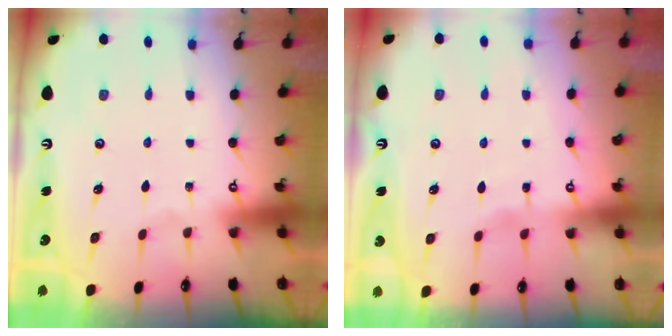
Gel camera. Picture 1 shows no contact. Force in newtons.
{"total": 2.7, "press": 2.7, "slide": 0.3}